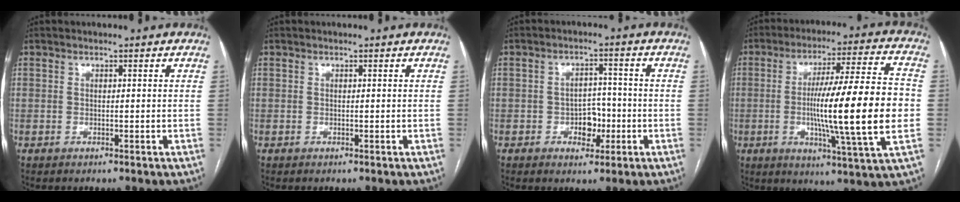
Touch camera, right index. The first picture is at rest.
{"total": 0.0}
{"total": 4.6, "force": [-1.4, 3.0, 3.2], "torque": [-0.041, 0.010, -0.017]}
{"total": 19.8, "force": [-1.9, -0.1, 19.7], "torque": [-0.307, 0.000, -0.036]}